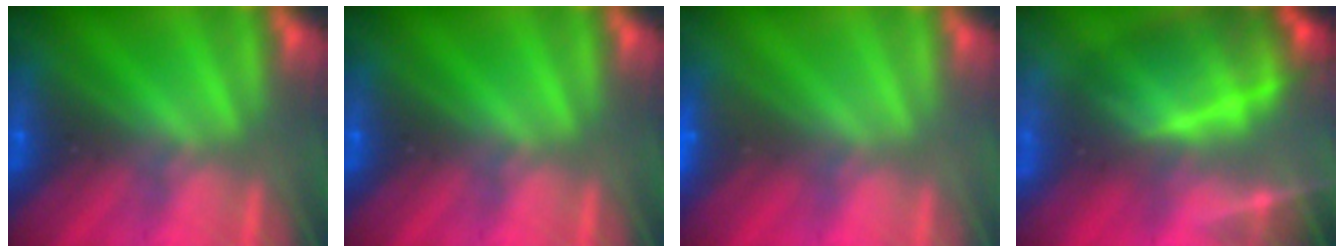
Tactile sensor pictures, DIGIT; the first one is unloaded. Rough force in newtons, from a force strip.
{"total": 0.0}
{"total": 2.3}
{"total": 9.7}